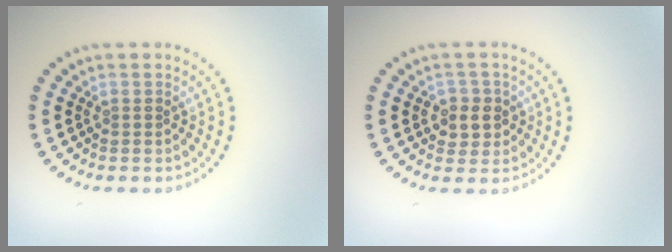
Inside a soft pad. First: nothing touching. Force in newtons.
{"total": 2.5, "press": 2.4, "slide": 0.7}